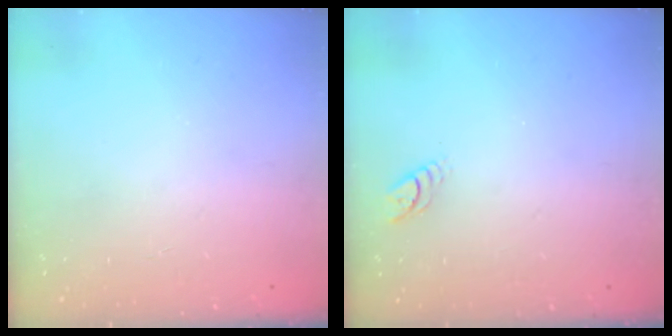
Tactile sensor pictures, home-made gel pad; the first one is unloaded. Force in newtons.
{"total": 3.9, "press": 3.9, "slide": 0.1}